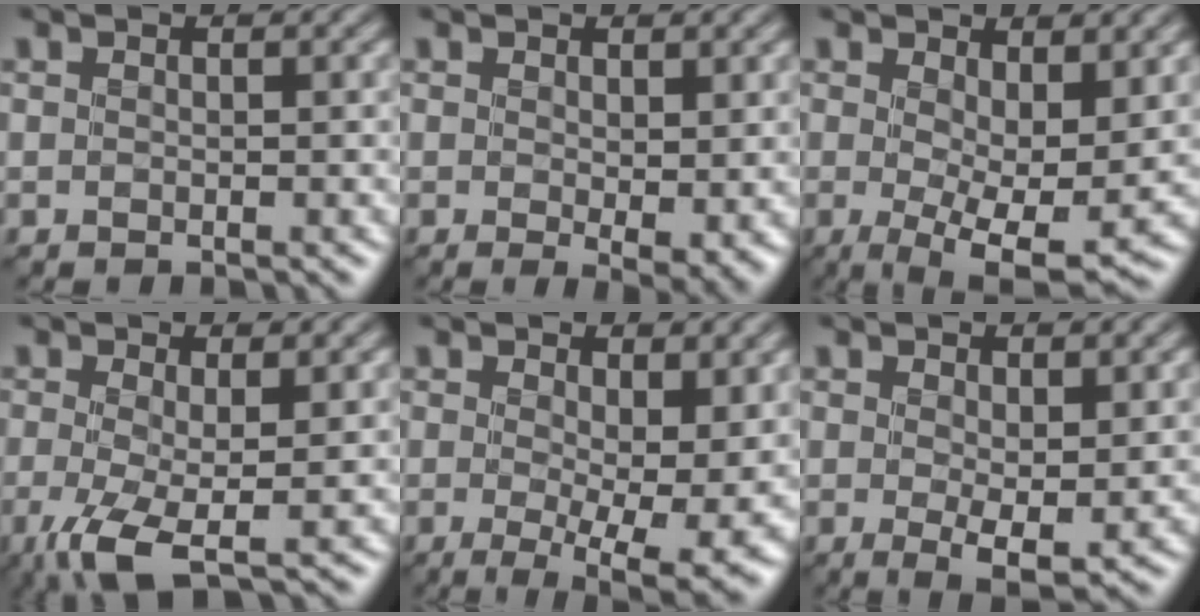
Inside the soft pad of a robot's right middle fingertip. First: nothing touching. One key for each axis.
{"total": 2.4, "fx": 0.6, "fy": 0.6, "fz": 2.2, "tx": -0.034, "ty": -0.009, "tz": 0.015}
{"total": 7.2, "fx": 0.5, "fy": 2.6, "fz": 6.7, "tx": -0.107, "ty": -0.018, "tz": 0.009}
{"total": 4.8, "fx": -1.5, "fy": 1.2, "fz": 4.4, "tx": -0.097, "ty": -0.014, "tz": -0.032}
{"total": 8.4, "fx": 0.4, "fy": 2.9, "fz": 7.8, "tx": -0.110, "ty": -0.023, "tz": 0.010}
{"total": 3.0, "fx": 0.5, "fy": 0.8, "fz": 2.8, "tx": -0.049, "ty": -0.011, "tz": 0.011}